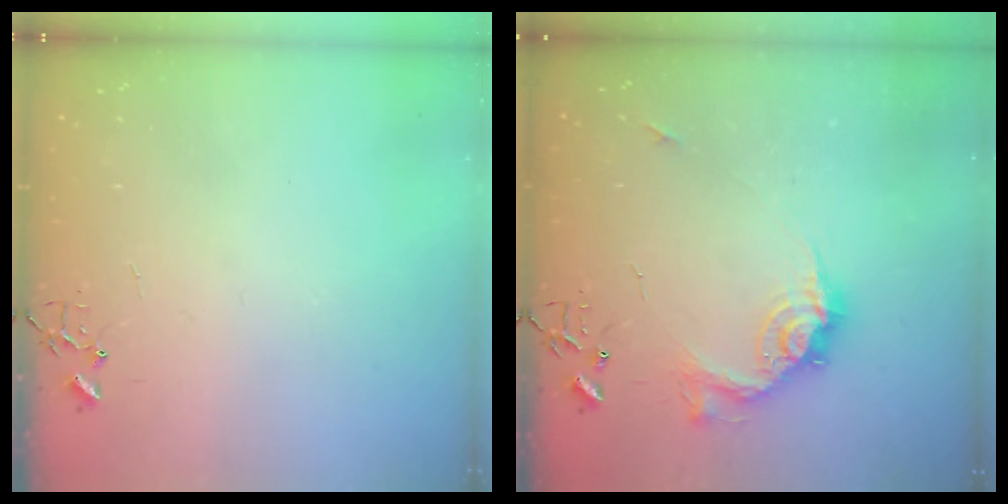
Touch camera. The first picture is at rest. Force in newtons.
{"total": 14.2, "press": 14.2, "slide": 1.3}